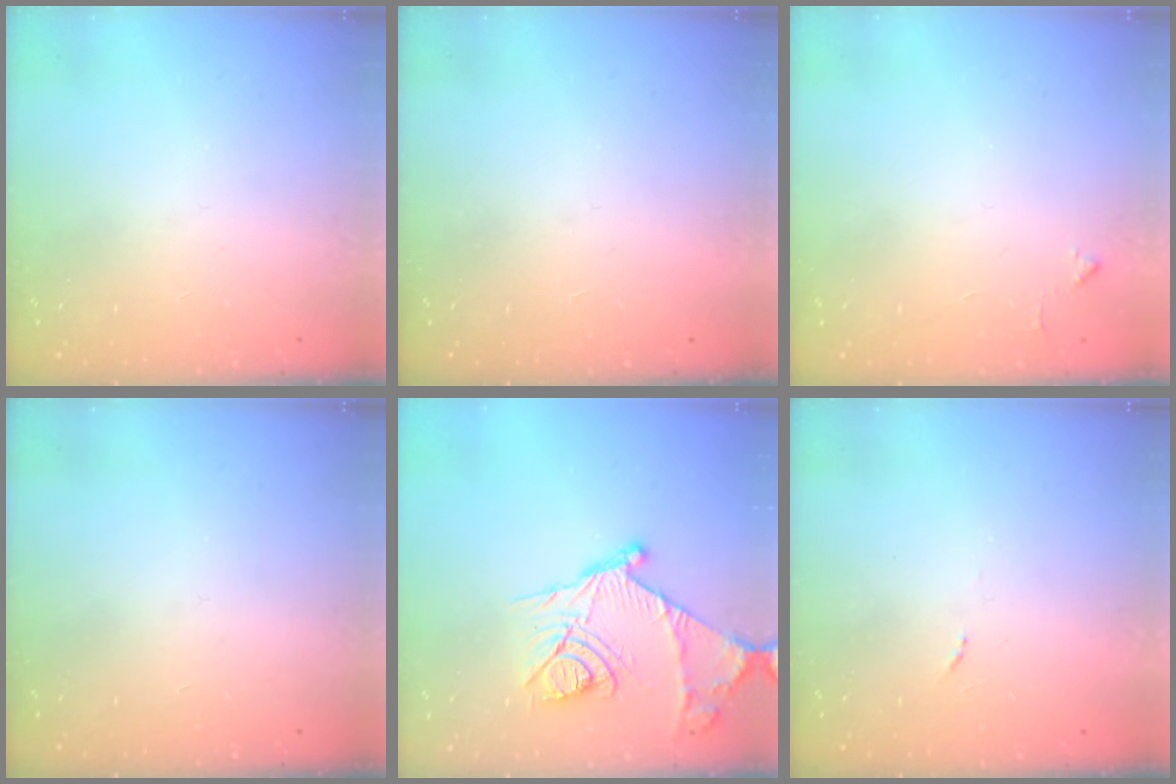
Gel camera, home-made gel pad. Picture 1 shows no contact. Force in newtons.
{"total": 1.5, "press": 1.5, "slide": 0.1}
{"total": 3.7, "press": 3.7, "slide": 0.5}
{"total": 0.0}
{"total": 17.6, "press": 17.6, "slide": 1.2}
{"total": 4.6, "press": 4.6, "slide": 0.6}